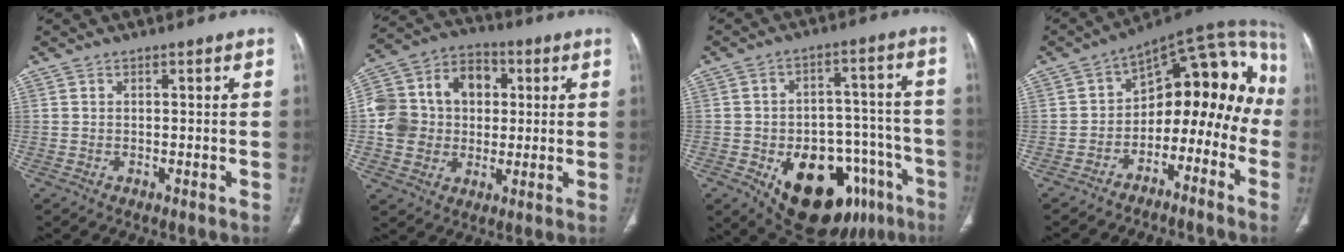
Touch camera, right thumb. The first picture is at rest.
{"total": 15.9, "force": [1.1, 13.5, 8.3], "torque": [-0.127, 0.033, 0.019]}
{"total": 23.7, "force": [-11.8, 13.4, 15.5], "torque": [-0.162, 0.067, -0.157]}
{"total": 18.0, "force": [-6.4, 10.9, 12.8], "torque": [-0.133, 0.122, -0.103]}